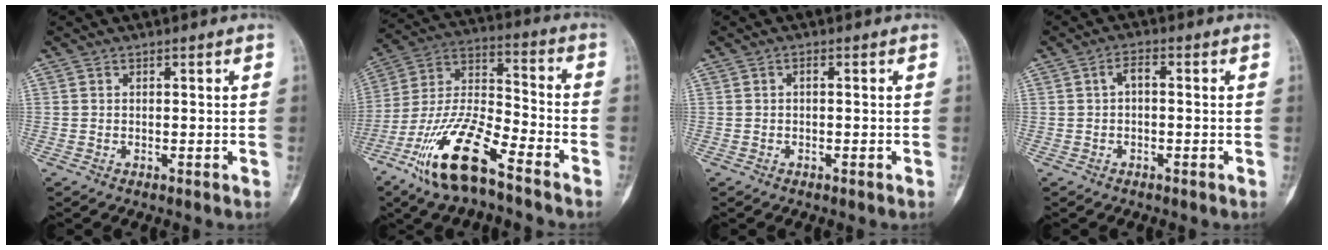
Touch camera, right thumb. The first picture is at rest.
{"total": 17.6, "force": [-10.9, 5.1, 12.8], "torque": [-0.254, 0.062, -0.209]}
{"total": 0.8, "force": [-0.1, 0.2, 0.8], "torque": [-0.015, 0.004, -0.003]}
{"total": 3.1, "force": [0.0, 1.5, 2.7], "torque": [-0.043, 0.016, -0.008]}